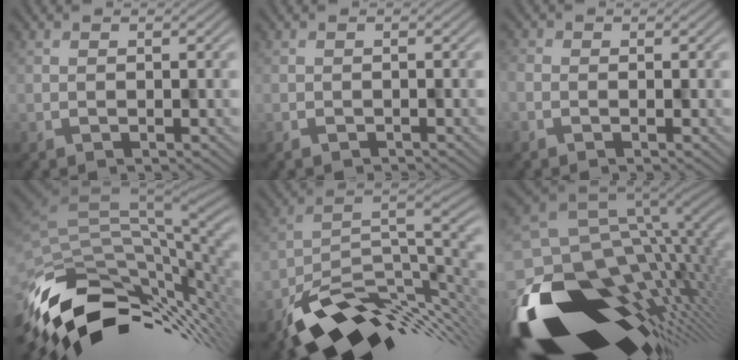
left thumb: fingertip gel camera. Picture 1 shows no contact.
{"total": 0.8, "force": [-0.8, 0.2, 0.2], "torque": [-0.004, 0.000, -0.012]}
{"total": 0.7, "force": [-0.6, 0.3, 0.2], "torque": [-0.004, -0.001, -0.013]}
{"total": 13.9, "force": [-4.1, 6.9, 11.4], "torque": [-0.229, -0.024, -0.065]}
{"total": 12.6, "force": [-6.6, 5.8, 8.9], "torque": [-0.156, -0.023, -0.100]}
{"total": 18.2, "force": [-6.0, 10.5, 13.6], "torque": [-0.305, -0.057, -0.056]}